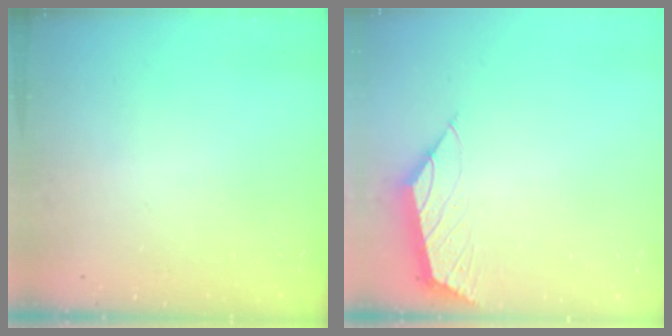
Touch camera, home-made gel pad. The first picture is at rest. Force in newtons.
{"total": 1.4, "press": 1.3, "slide": 0.5}